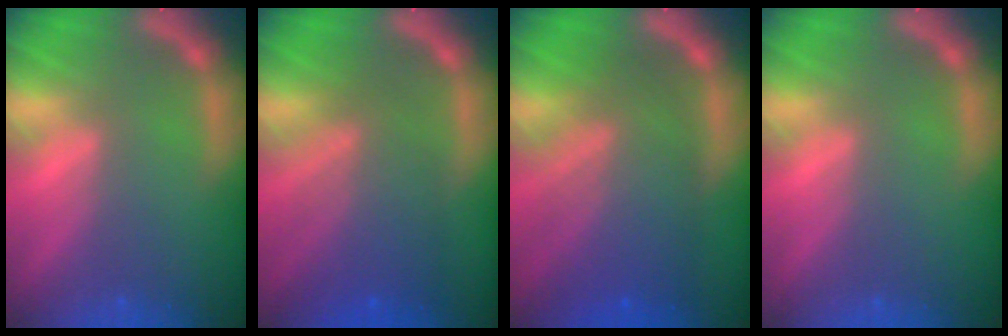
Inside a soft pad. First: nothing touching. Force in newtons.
{"total": 7.0}
{"total": 9.0}
{"total": 0.0}